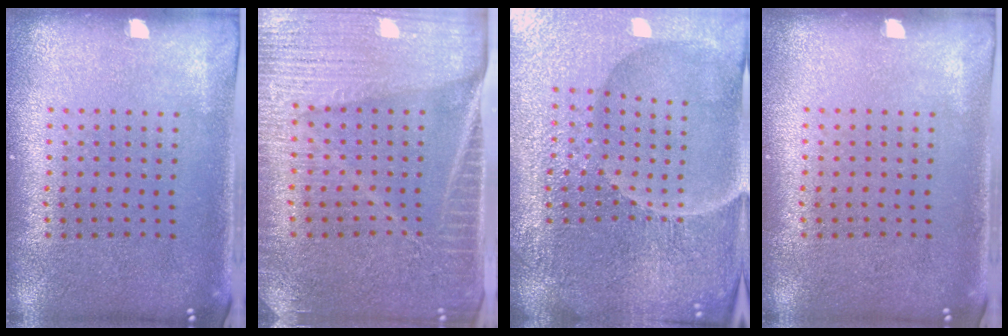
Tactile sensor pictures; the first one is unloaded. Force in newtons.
{"total": 4.0, "press": 3.7, "slide": 1.5}
{"total": 5.4, "press": 5.1, "slide": 1.7}
{"total": 0.0}